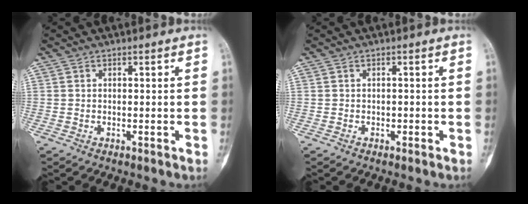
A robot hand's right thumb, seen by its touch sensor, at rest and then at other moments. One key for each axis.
{"total": 0.5, "fx": -0.3, "fy": 0.4, "fz": 0.2, "tx": -0.003, "ty": 0.001, "tz": -0.005}